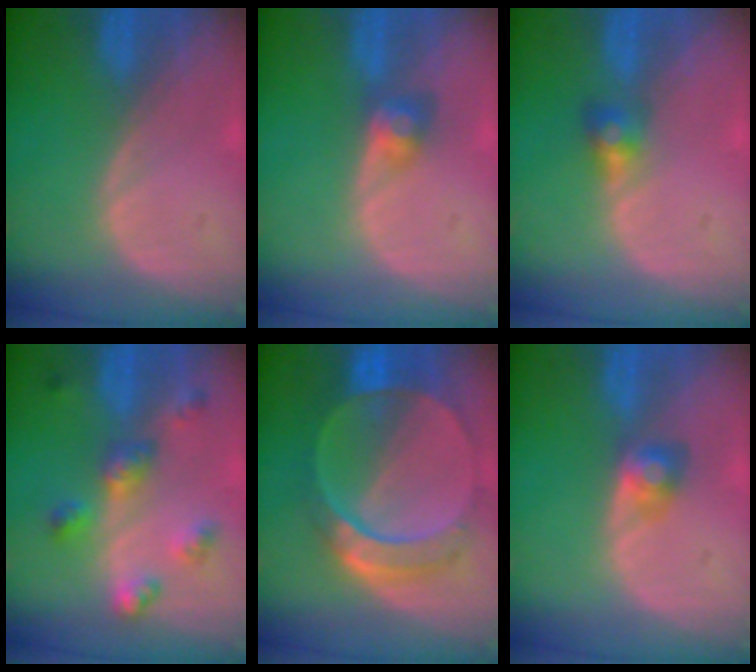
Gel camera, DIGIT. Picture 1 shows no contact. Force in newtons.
{"total": 3.0, "press": 2.6, "slide": 1.4}
{"total": 2.7, "press": 2.5, "slide": 0.9}
{"total": 6.3, "press": 5.7, "slide": 2.6}
{"total": 9.4, "press": 8.3, "slide": 4.5}
{"total": 2.7, "press": 2.7, "slide": 0.0}